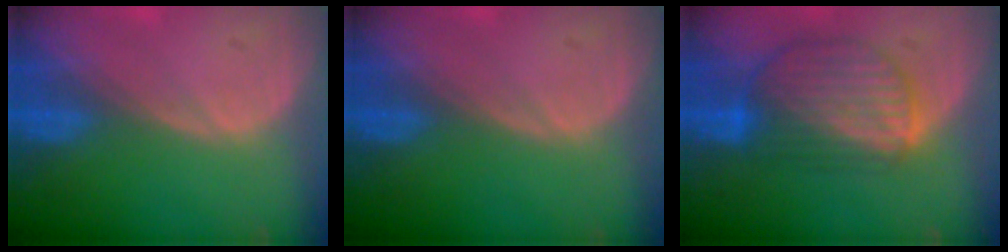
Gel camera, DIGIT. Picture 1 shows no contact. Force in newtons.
{"total": 0.0}
{"total": 8.7, "press": 7.7, "slide": 4.1}